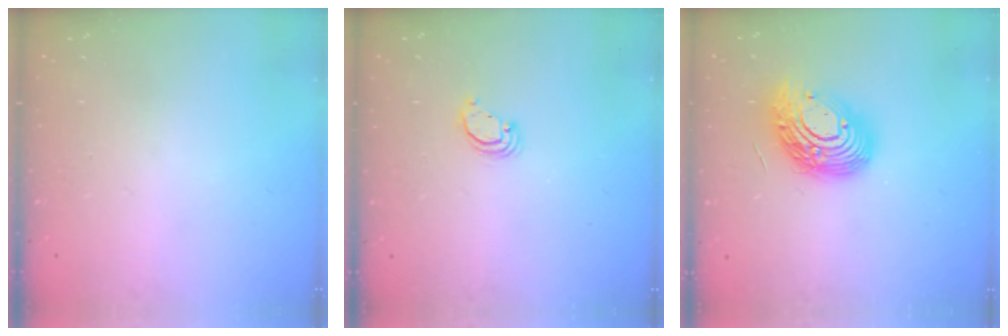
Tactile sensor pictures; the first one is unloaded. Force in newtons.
{"total": 2.9, "press": 2.9, "slide": 0.1}
{"total": 16.1, "press": 16.0, "slide": 1.3}